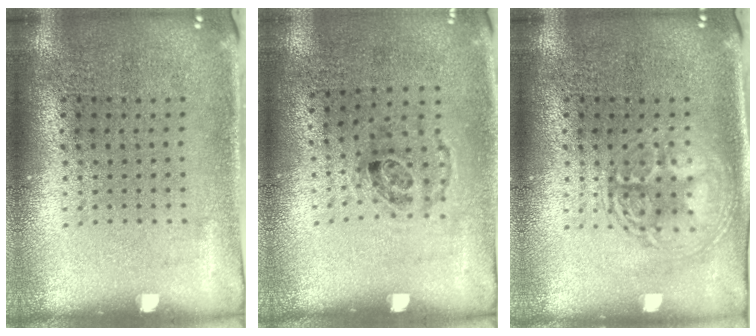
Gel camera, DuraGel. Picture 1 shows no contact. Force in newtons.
{"total": 1.0, "press": 0.7, "slide": 0.7}
{"total": 3.0, "press": 3.0, "slide": 0.5}